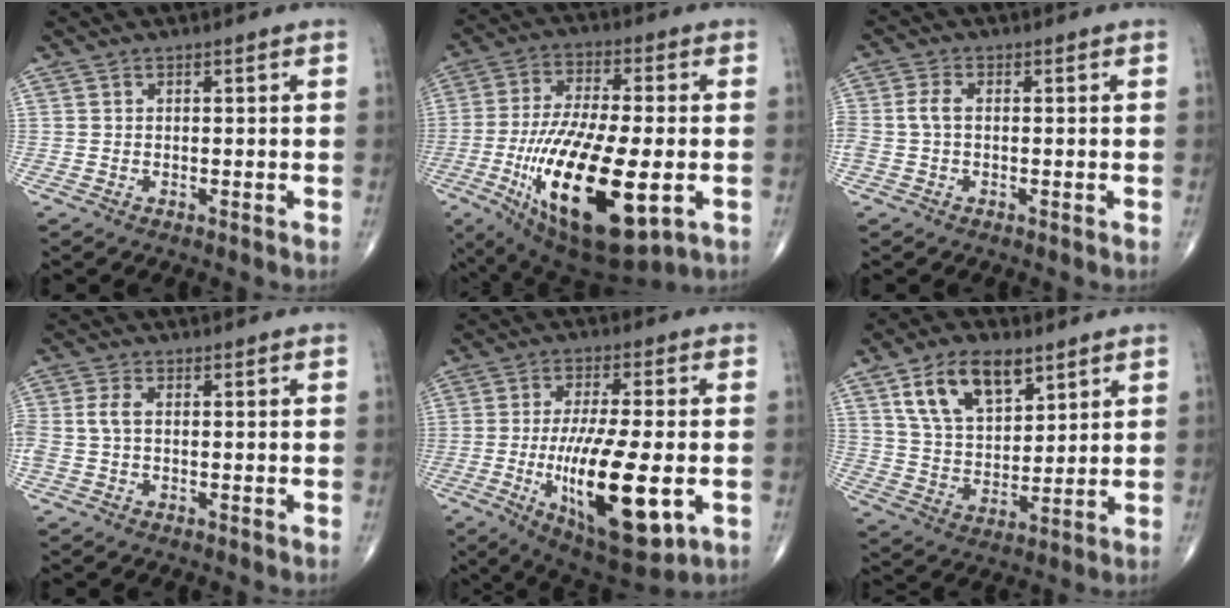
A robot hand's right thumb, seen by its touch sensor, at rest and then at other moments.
{"total": 24.8, "force": [-6.4, 9.2, 22.1], "torque": [-0.448, -0.023, -0.096]}
{"total": 3.4, "force": [-0.2, 2.0, 2.8], "torque": [-0.076, 0.008, -0.008]}
{"total": 3.8, "force": [-0.1, 2.2, 3.1], "torque": [-0.091, 0.009, -0.005]}
{"total": 19.7, "force": [-4.4, 6.2, 18.2], "torque": [-0.316, -0.013, -0.055]}
{"total": 13.9, "force": [7.2, 7.7, 9.0], "torque": [-0.135, -0.027, 0.139]}